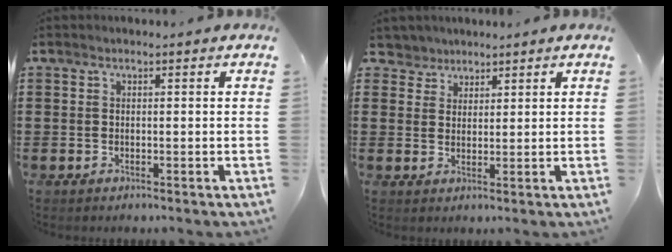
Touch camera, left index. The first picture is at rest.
{"total": 3.4, "force": [2.6, 2.1, -0.2], "torque": [-0.014, 0.004, 0.049]}